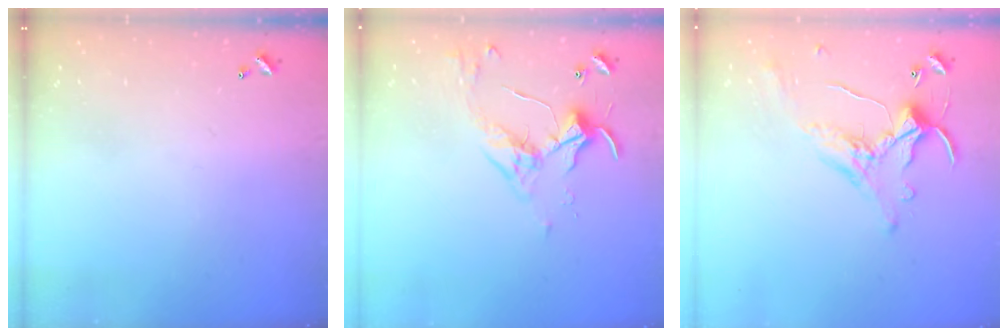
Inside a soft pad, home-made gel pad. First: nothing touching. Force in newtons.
{"total": 3.6, "press": 3.5, "slide": 0.7}
{"total": 1.1, "press": 0.3, "slide": 1.0}